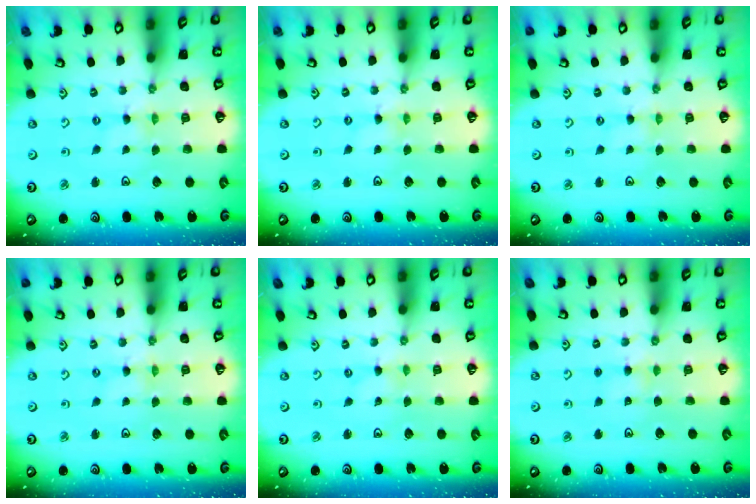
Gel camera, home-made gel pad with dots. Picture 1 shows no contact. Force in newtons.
{"total": 0.0}
{"total": 0.0}
{"total": 0.0}
{"total": 0.0}
{"total": 4.5, "press": 4.4, "slide": 0.4}